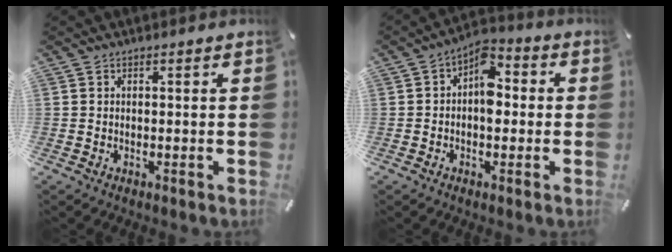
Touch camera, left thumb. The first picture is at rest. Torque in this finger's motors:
{"motor_torque": [1.22, 1.57, 0.56, -0.38, 0.08]}